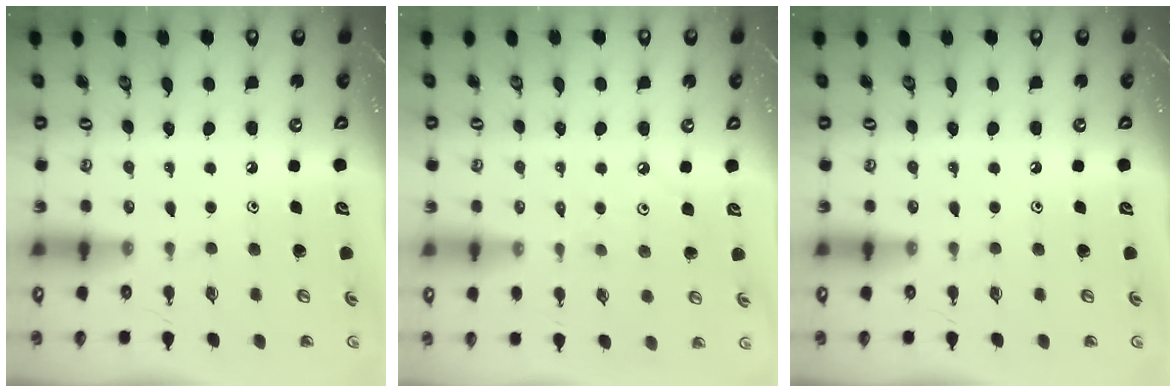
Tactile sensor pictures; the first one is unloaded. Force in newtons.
{"total": 2.8, "press": 2.8, "slide": 0.1}
{"total": 0.0}